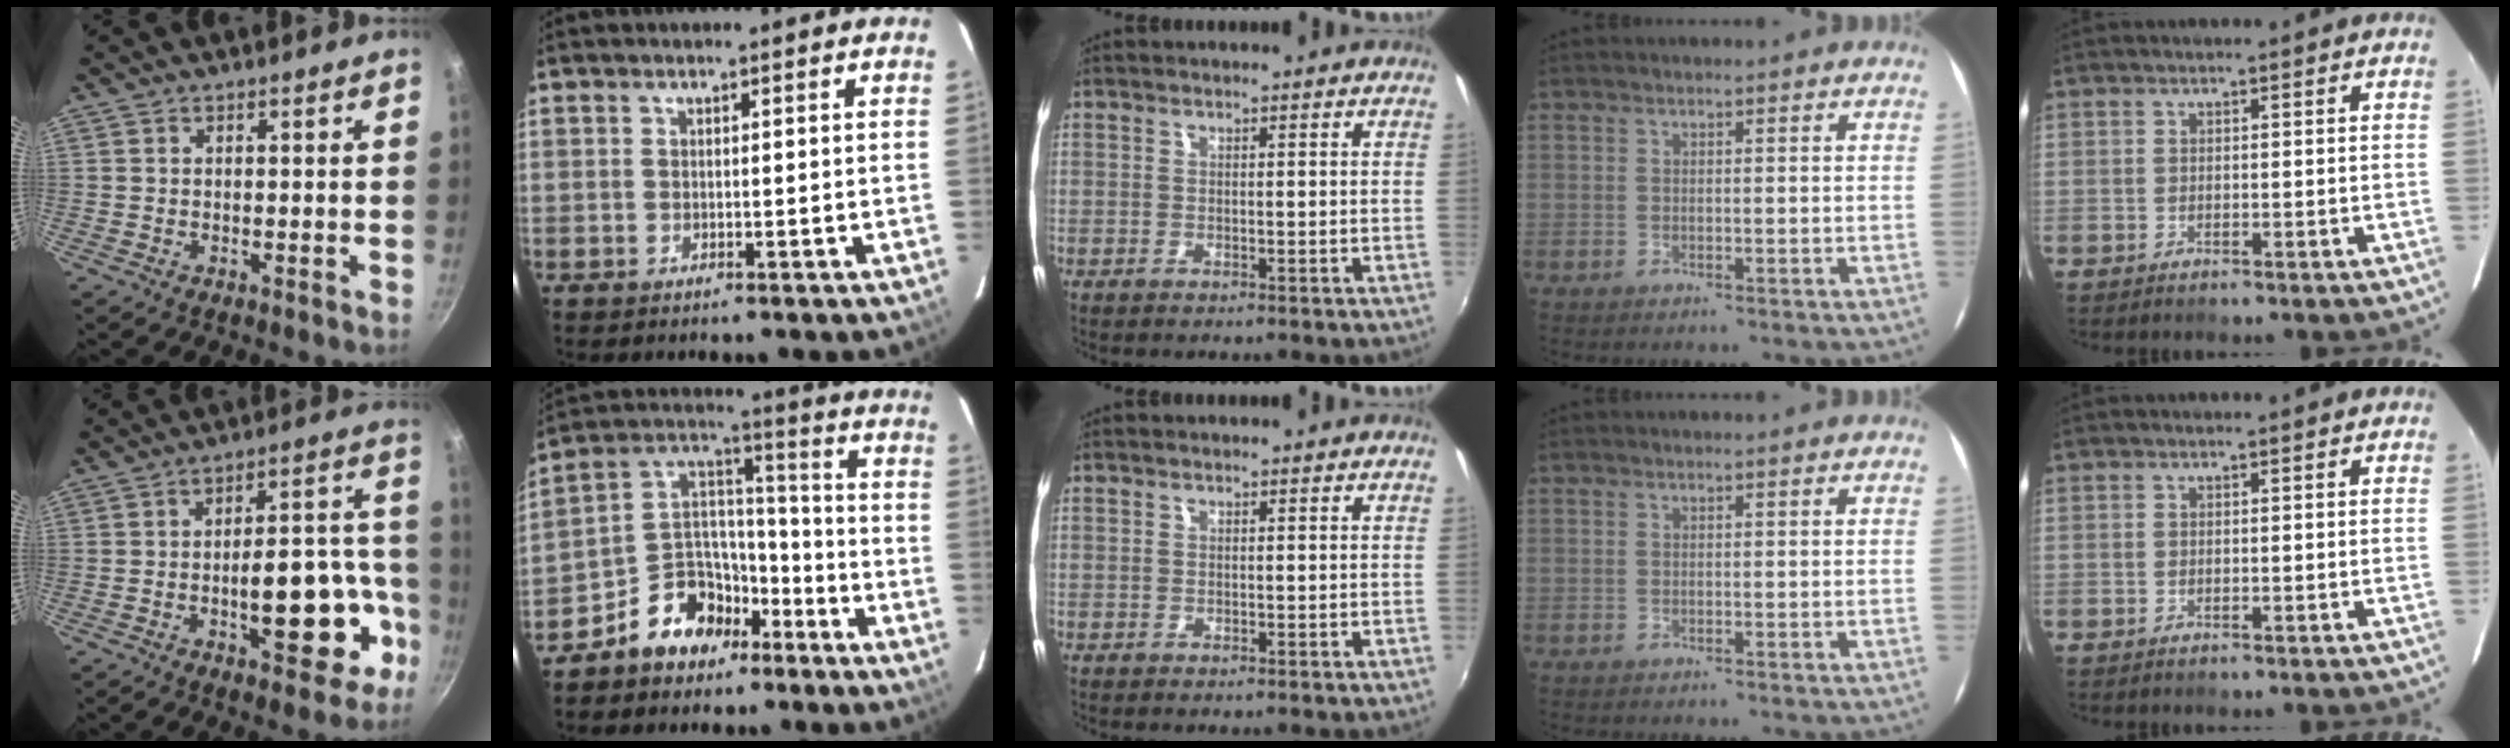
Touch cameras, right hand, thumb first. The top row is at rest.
{"thumb": {"total": 16.6, "force": [-5.8, 7.5, 13.6], "torque": [-0.143, 0.054, -0.075]}, "index": {"total": 11.8, "force": [-7.8, 8.1, 3.7], "torque": [-0.079, 0.065, -0.128]}}